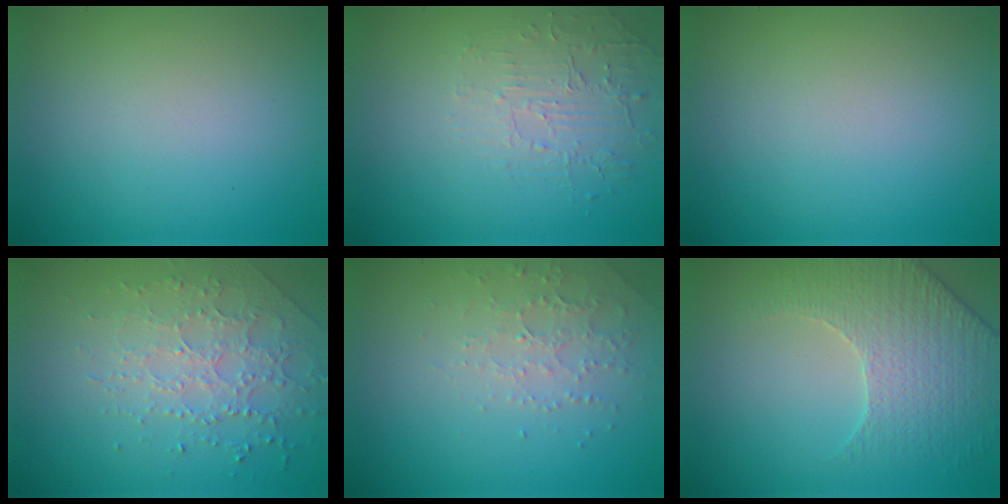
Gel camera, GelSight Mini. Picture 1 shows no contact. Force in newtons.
{"total": 1.9, "press": 1.0, "slide": 1.6}
{"total": 0.0}
{"total": 2.6, "press": 2.4, "slide": 1.1}
{"total": 2.2, "press": 2.1, "slide": 0.6}
{"total": 4.2, "press": 4.1, "slide": 1.0}